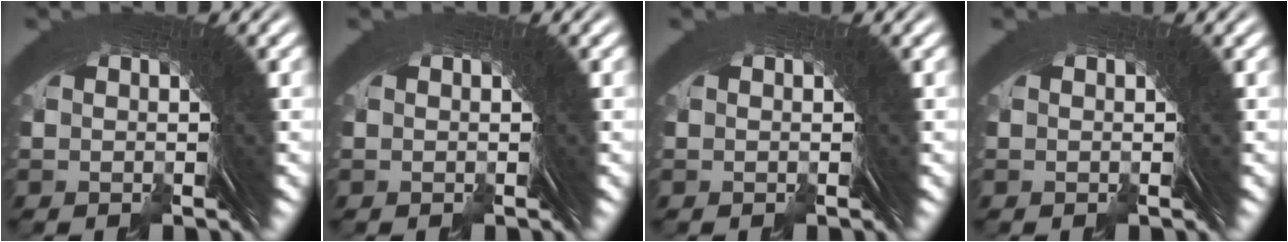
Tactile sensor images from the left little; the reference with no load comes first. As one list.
[{"total": 0.0}, {"total": 0.0}, {"total": 0.0}]